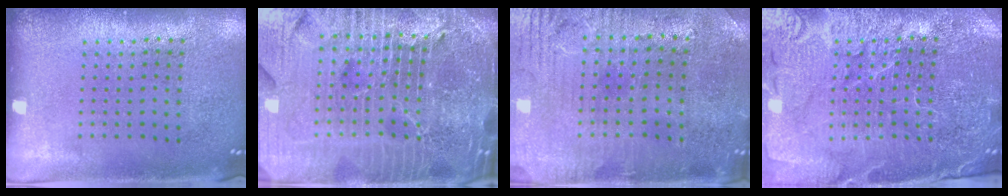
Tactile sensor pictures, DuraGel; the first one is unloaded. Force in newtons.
{"total": 7.1, "press": 6.2, "slide": 3.5}
{"total": 1.3, "press": 1.2, "slide": 0.6}
{"total": 4.5, "press": 4.3, "slide": 1.4}